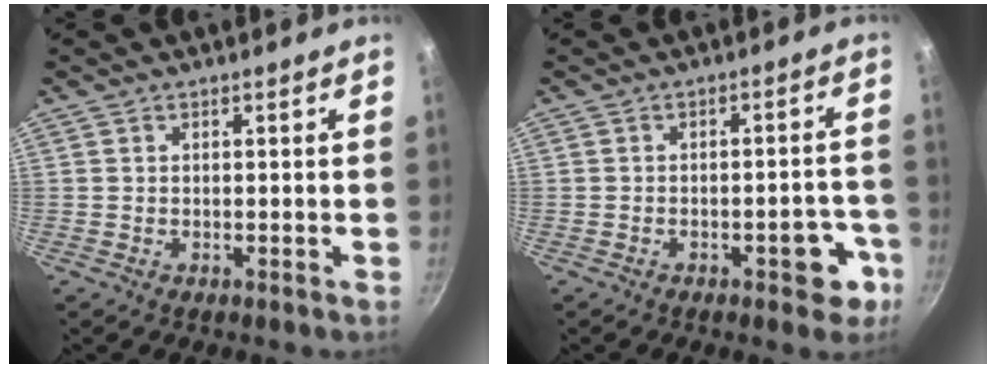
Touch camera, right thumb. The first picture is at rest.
{"total": 7.0, "force": [-3.3, 3.1, 5.3], "torque": [-0.037, 0.029, -0.037]}